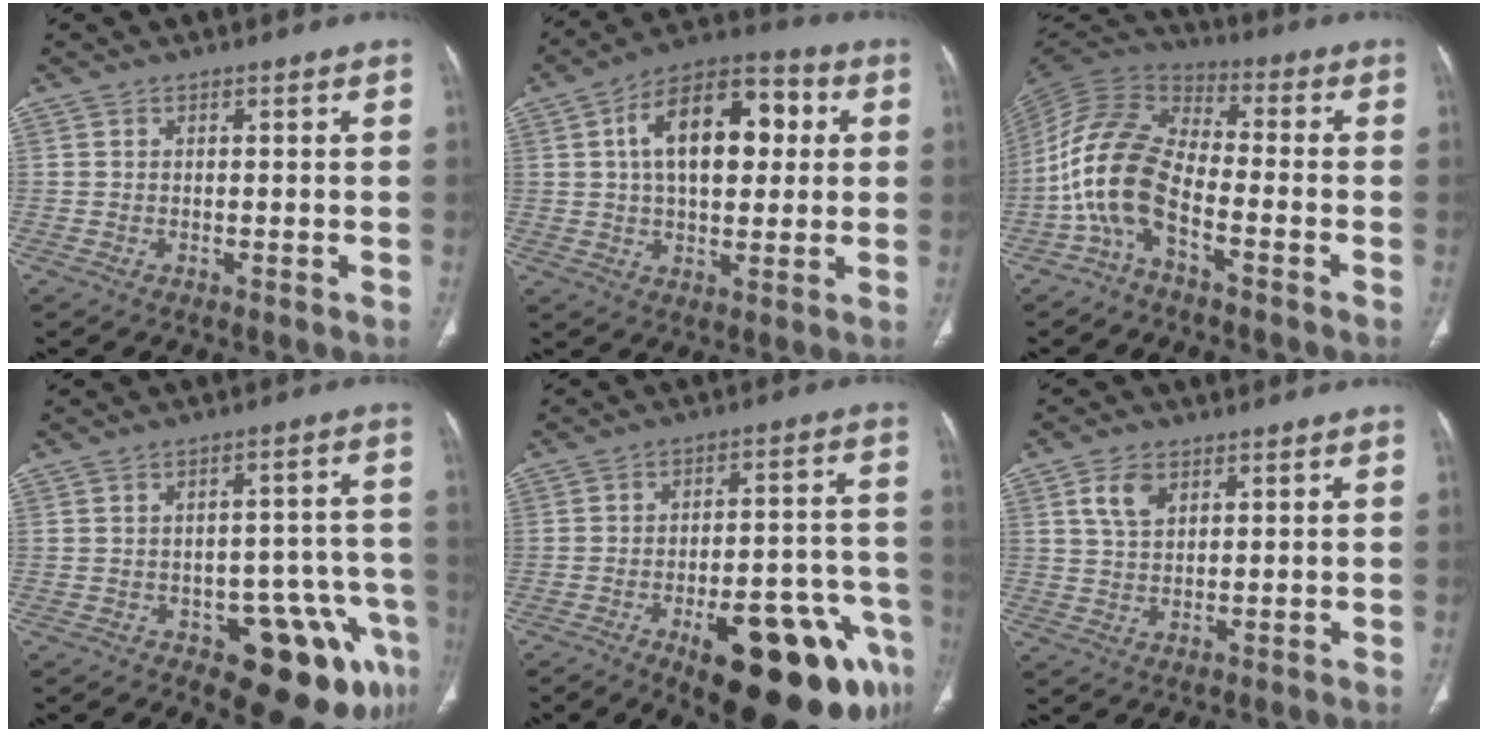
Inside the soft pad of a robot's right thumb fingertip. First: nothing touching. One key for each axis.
{"total": 17.4, "fx": 3.6, "fy": 9.8, "fz": 13.9, "tx": -0.191, "ty": 0.023, "tz": 0.051}
{"total": 13.6, "fx": -4.9, "fy": 6.8, "fz": 10.7, "tx": -0.225, "ty": 0.056, "tz": -0.106}
{"total": 14.4, "fx": -7.0, "fy": 6.7, "fz": 10.7, "tx": -0.080, "ty": 0.040, "tz": -0.081}
{"total": 23.8, "fx": -11.9, "fy": 8.5, "fz": 18.7, "tx": -0.174, "ty": 0.061, "tz": -0.154}
{"total": 4.9, "fx": 2.2, "fy": 3.0, "fz": 3.2, "tx": -0.052, "ty": -0.006, "tz": 0.046}